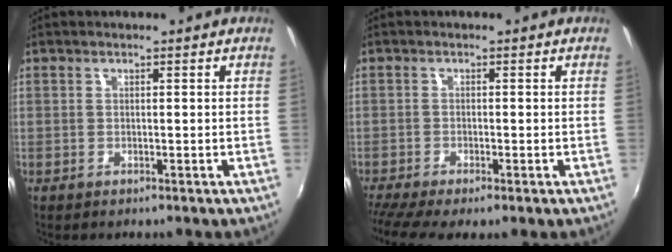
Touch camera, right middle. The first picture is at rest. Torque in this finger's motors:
{"motor_torque": [1.01, -1.13, 0.57, 0.16]}